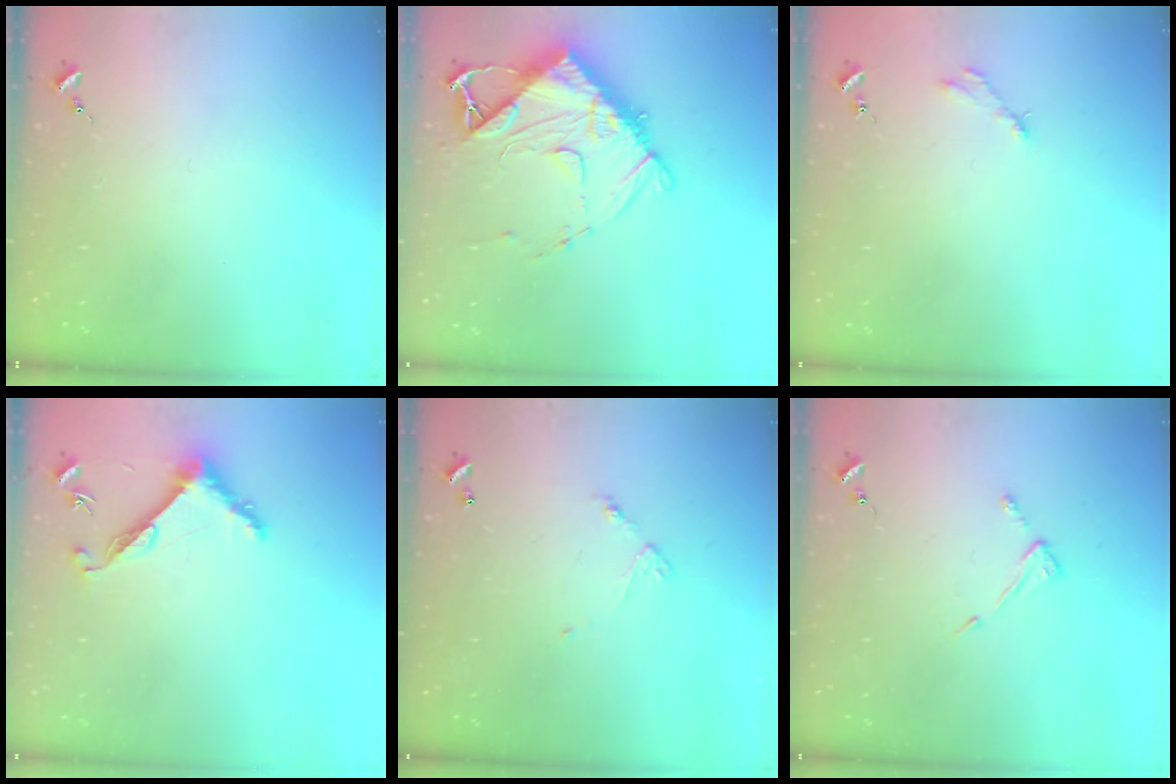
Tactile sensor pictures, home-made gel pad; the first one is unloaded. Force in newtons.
{"total": 13.6, "press": 13.6, "slide": 0.8}
{"total": 2.8, "press": 2.8, "slide": 0.4}
{"total": 7.5, "press": 7.5, "slide": 0.5}
{"total": 4.5, "press": 4.5, "slide": 0.3}
{"total": 4.4, "press": 4.3, "slide": 0.7}